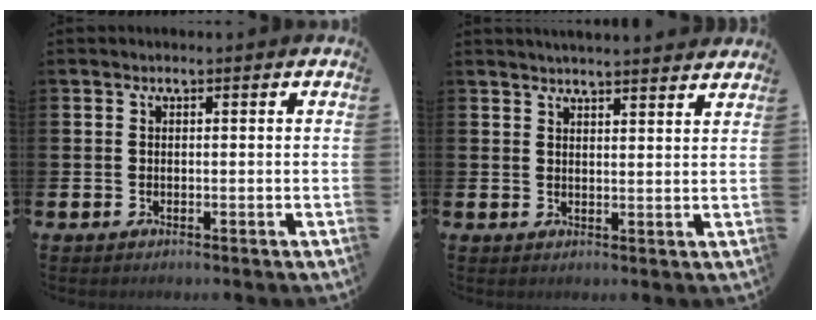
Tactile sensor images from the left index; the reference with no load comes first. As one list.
[{"total": 3.3, "force": [3.3, -0.3, 0.1], "torque": [-0.002, -0.019, 0.060]}]